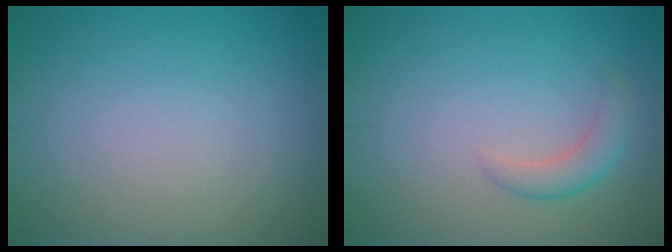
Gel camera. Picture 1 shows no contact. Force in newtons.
{"total": 2.0, "press": 2.0, "slide": 0.2}